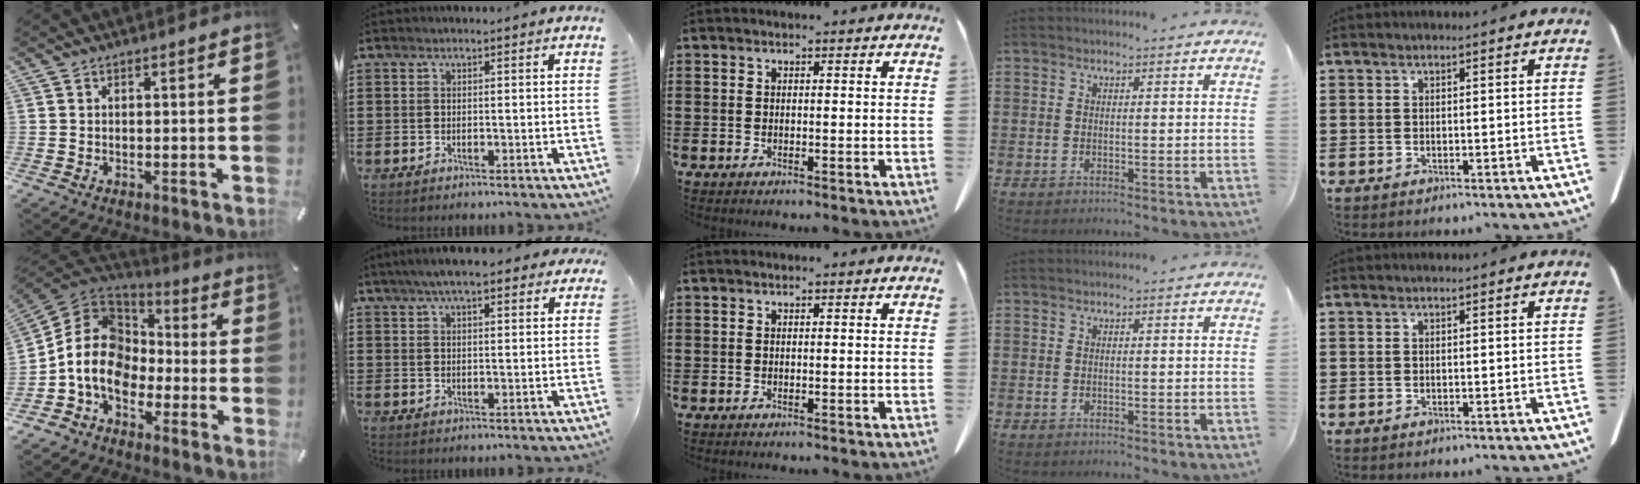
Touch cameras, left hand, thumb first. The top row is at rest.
{"thumb": {"total": 13.8, "force": [-3.8, 11.4, 6.9], "torque": [-0.168, 0.027, -0.071]}, "index": {"total": 5.9, "force": [4.6, 1.3, 3.5], "torque": [-0.080, 0.002, 0.082]}}